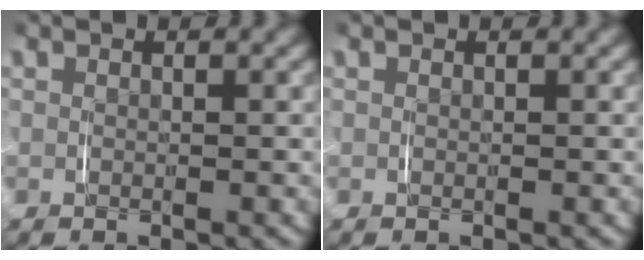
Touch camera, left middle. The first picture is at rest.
{"total": 0.0}